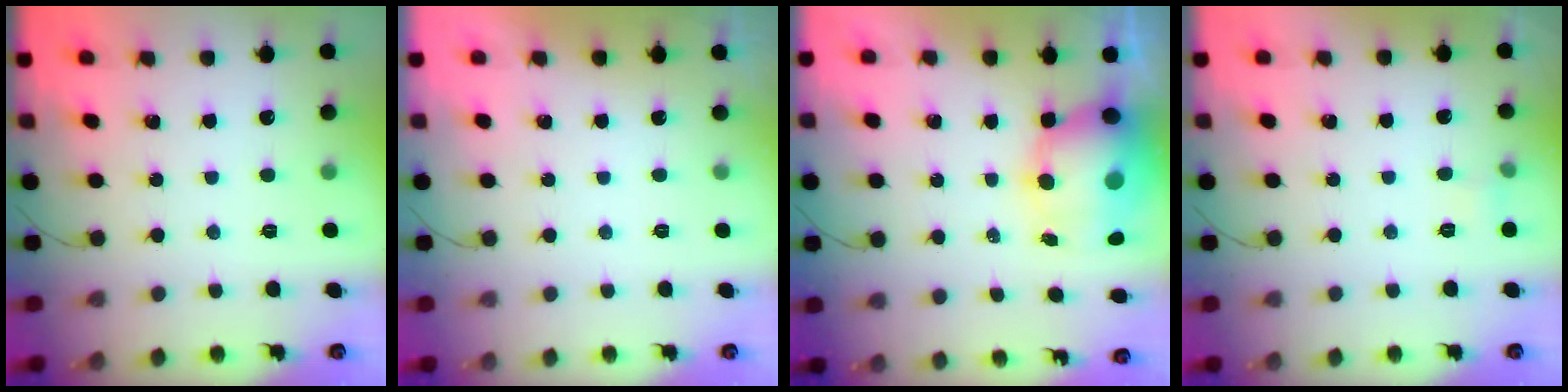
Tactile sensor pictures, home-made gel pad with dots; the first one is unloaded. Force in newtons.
{"total": 0.0}
{"total": 11.2, "press": 10.9, "slide": 2.4}
{"total": 3.3, "press": 3.0, "slide": 1.2}